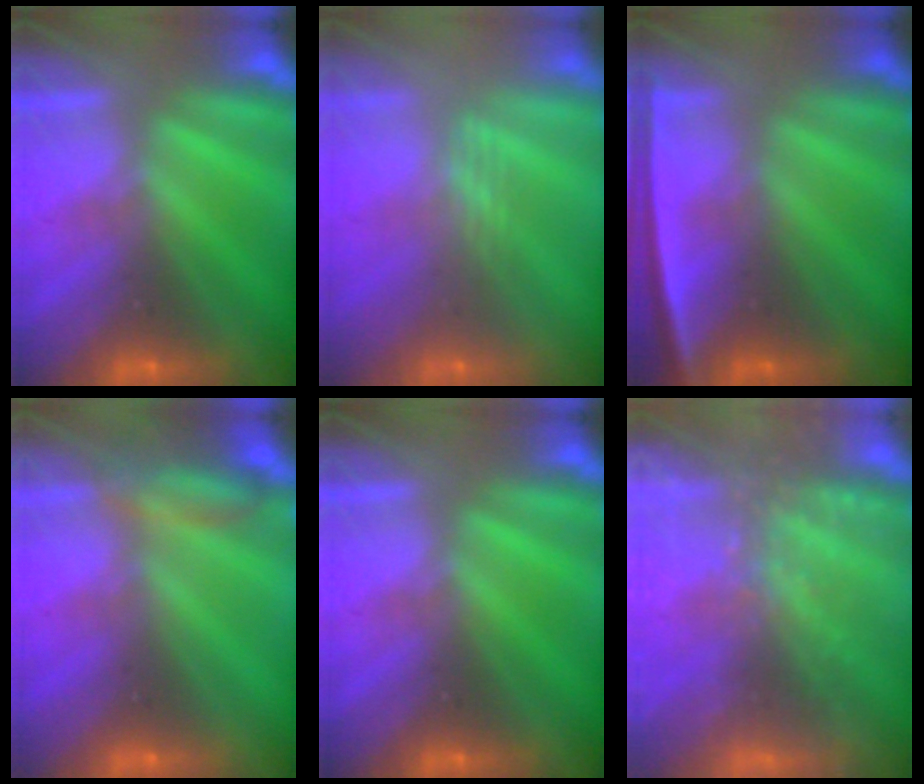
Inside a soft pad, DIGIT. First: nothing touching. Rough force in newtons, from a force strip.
{"total": 2.4}
{"total": 2.5}
{"total": 2.5}
{"total": 0.0}
{"total": 7.7}